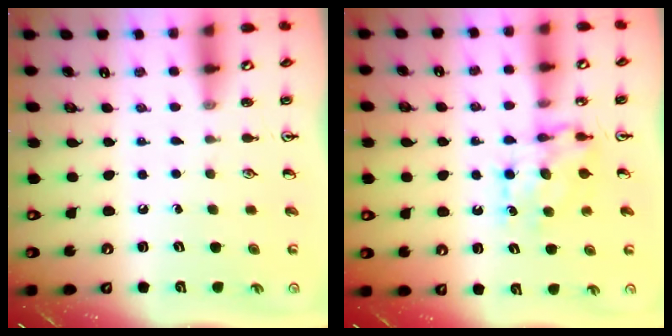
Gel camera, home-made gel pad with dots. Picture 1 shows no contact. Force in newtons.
{"total": 7.6, "press": 7.6, "slide": 0.7}